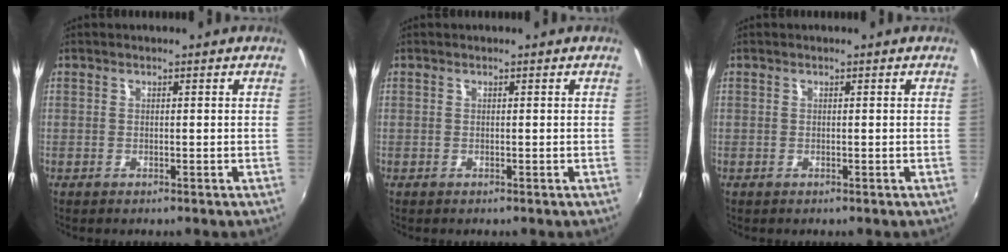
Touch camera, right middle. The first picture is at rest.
{"total": 0.0}
{"total": 0.0}